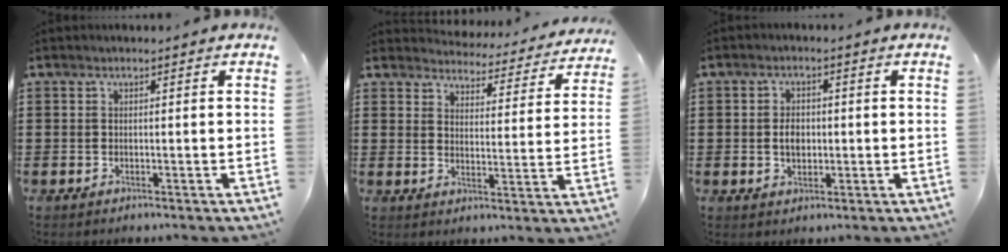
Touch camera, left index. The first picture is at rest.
{"total": 4.3, "force": [4.2, 0.1, 0.0], "torque": [-0.019, -0.041, 0.069]}
{"total": 3.2, "force": [0.0, 2.0, 2.5], "torque": [-0.042, 0.002, -0.002]}